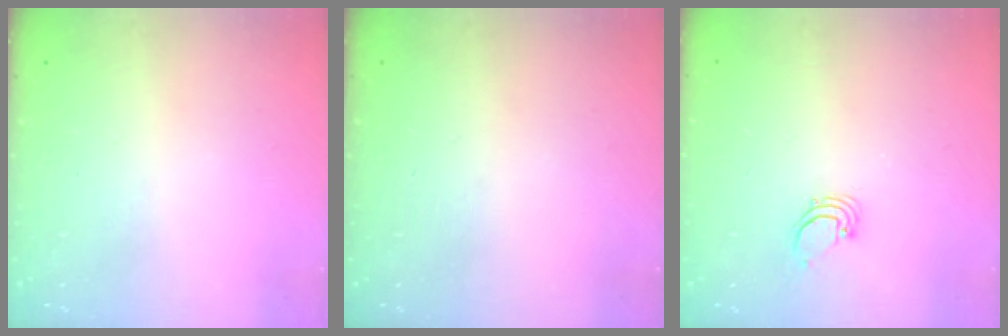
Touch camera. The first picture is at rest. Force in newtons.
{"total": 0.0}
{"total": 1.7, "press": 1.7, "slide": 0.1}